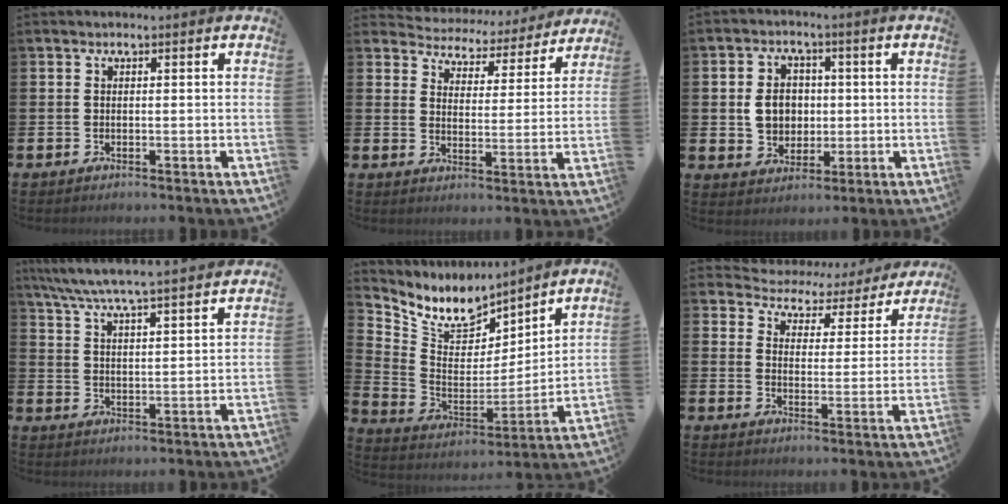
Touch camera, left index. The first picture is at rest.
{"total": 4.3, "force": [4.0, 1.6, -0.1], "torque": [-0.019, -0.041, 0.062]}
{"total": 5.4, "force": [0.6, 4.6, 2.6], "torque": [-0.042, 0.009, 0.002]}
{"total": 6.8, "force": [6.5, -0.2, 2.0], "torque": [-0.064, -0.047, 0.112]}
{"total": 8.8, "force": [7.8, 3.8, 1.8], "torque": [-0.076, -0.058, 0.139]}
{"total": 4.1, "force": [3.6, 1.9, 0.0], "torque": [-0.019, -0.040, 0.053]}